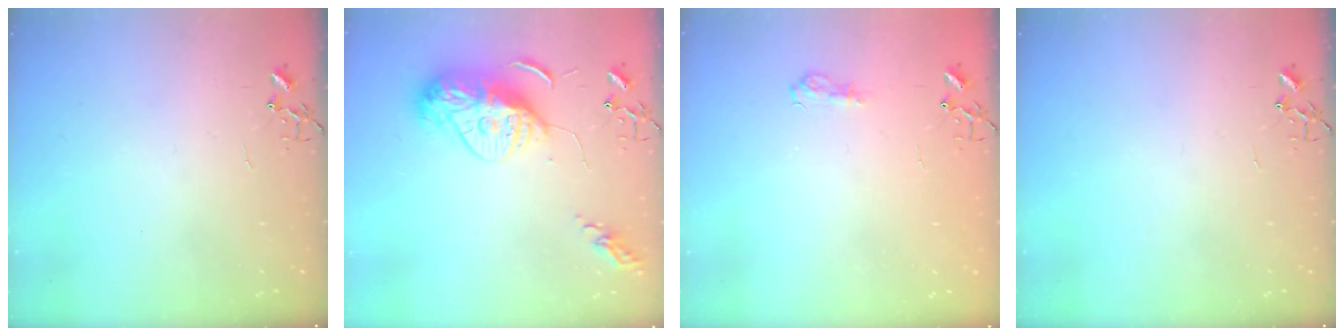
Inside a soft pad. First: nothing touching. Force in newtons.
{"total": 12.9, "press": 12.8, "slide": 1.3}
{"total": 7.9, "press": 7.8, "slide": 0.8}
{"total": 0.0}